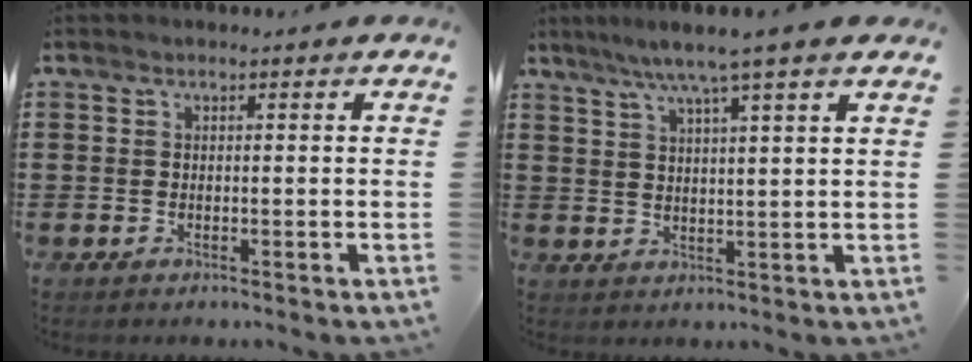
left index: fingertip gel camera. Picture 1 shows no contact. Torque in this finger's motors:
{"motor_torque": [1.44, -0.70, 0.57, 0.19]}